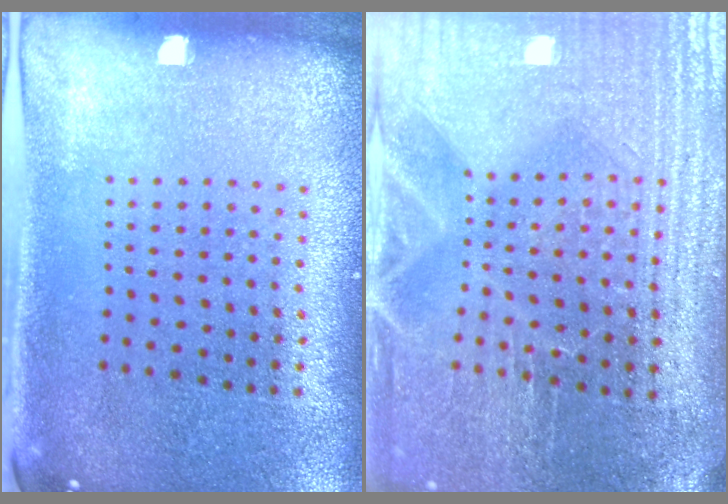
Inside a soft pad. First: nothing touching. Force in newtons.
{"total": 4.2, "press": 3.9, "slide": 1.5}